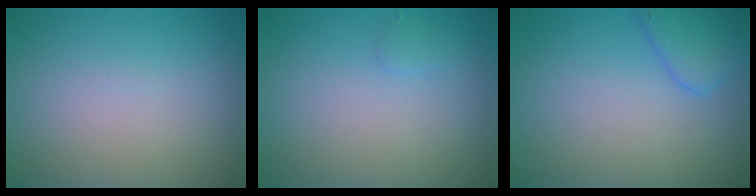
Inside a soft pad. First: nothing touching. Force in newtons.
{"total": 0.7, "press": 0.7, "slide": 0.1}
{"total": 2.7, "press": 2.7, "slide": 0.2}